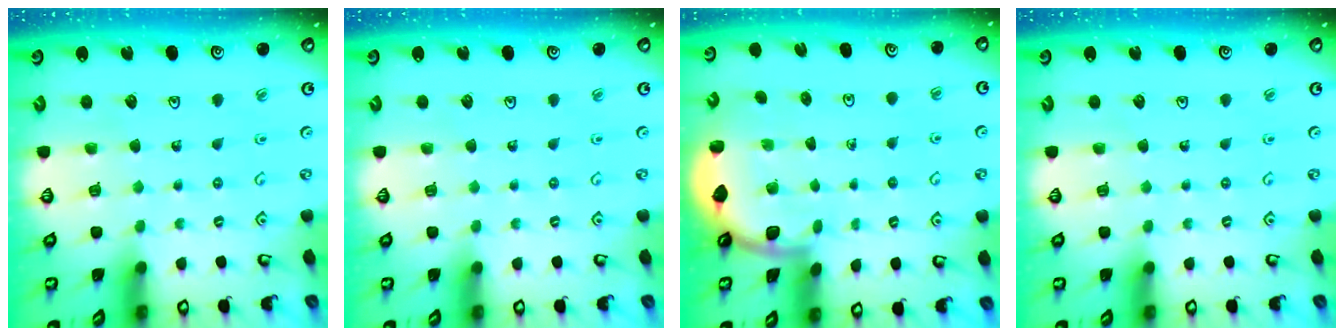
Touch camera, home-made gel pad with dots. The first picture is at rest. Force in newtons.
{"total": 0.0}
{"total": 1.7, "press": 1.7, "slide": 0.1}
{"total": 0.0}